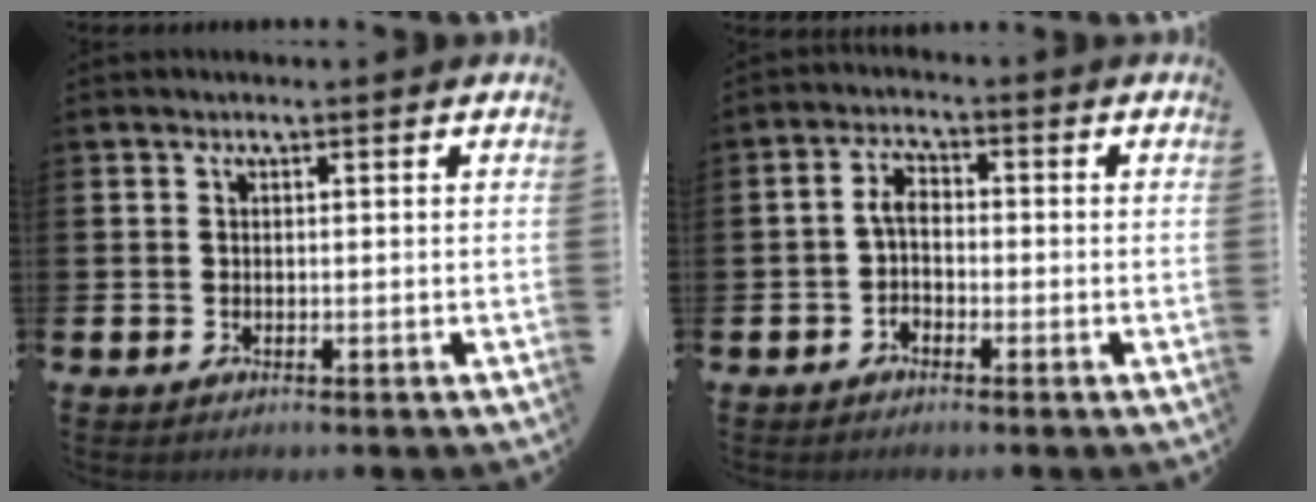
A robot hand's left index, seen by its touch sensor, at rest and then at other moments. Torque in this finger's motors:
{"motor_torque": [0.69, 0.09, 0.29, 0.08]}